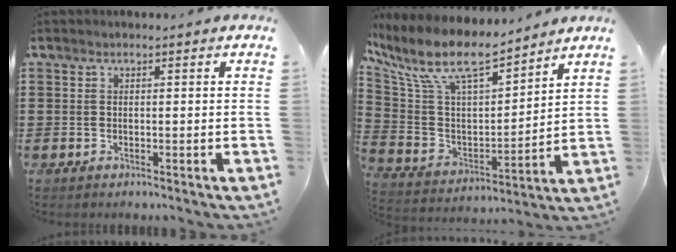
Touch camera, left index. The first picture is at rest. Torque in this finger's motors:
{"motor_torque": [0.50, -0.44, 1.05, 0.21]}